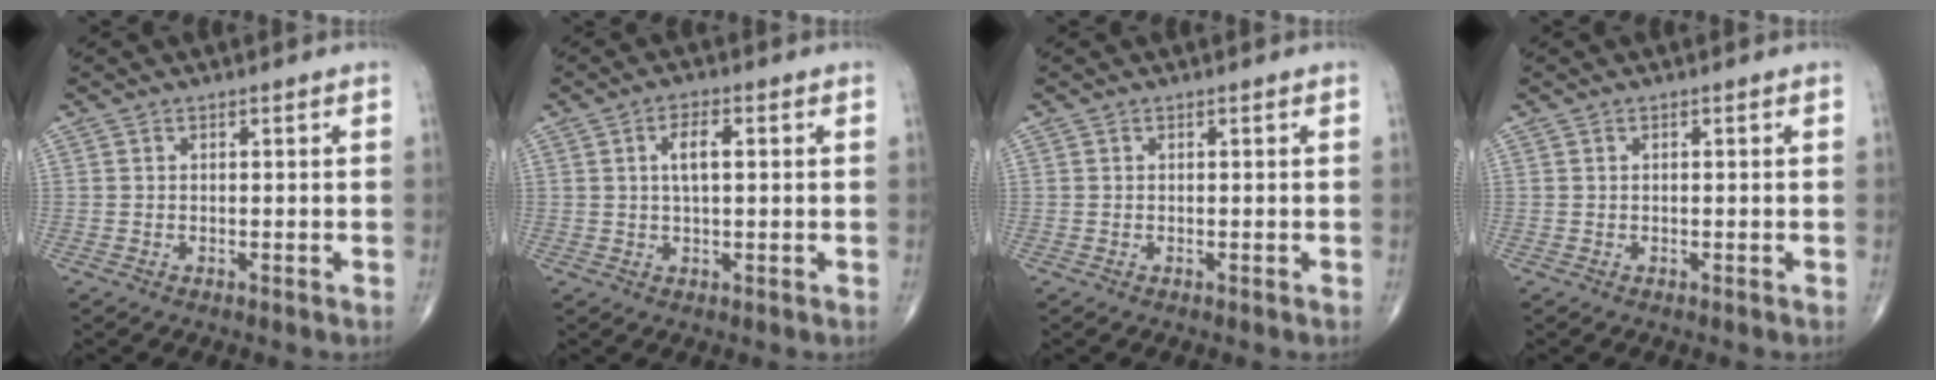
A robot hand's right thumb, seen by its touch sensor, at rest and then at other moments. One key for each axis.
{"total": 4.4, "fx": 0.9, "fy": 1.8, "fz": 3.9, "tx": -0.068, "ty": 0.004, "tz": 0.014}
{"total": 0.0}
{"total": 0.0}